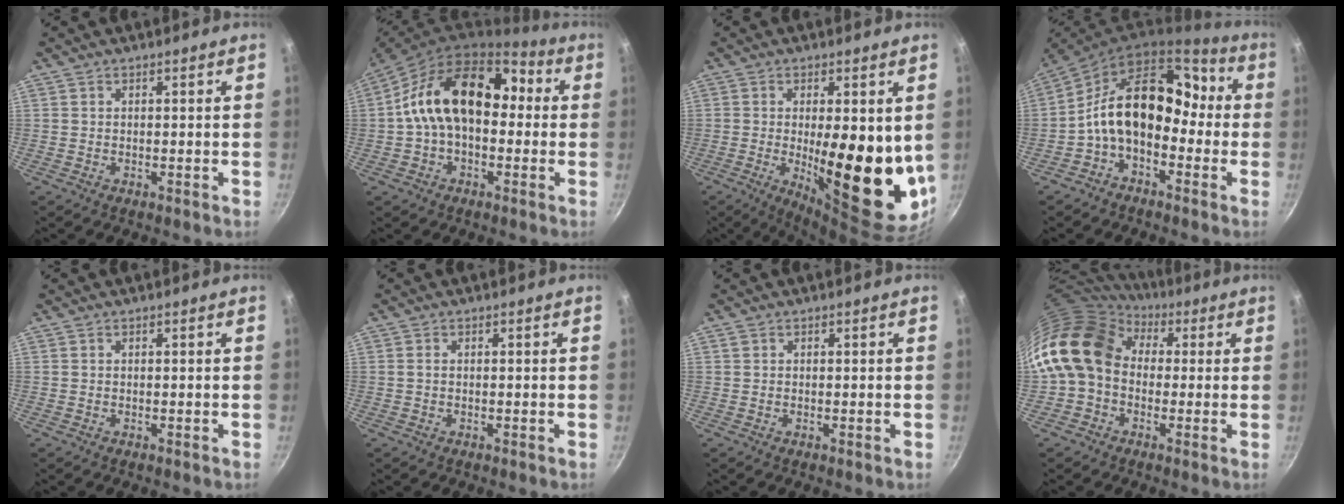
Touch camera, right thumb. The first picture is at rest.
{"total": 17.4, "force": [0.8, 11.5, 13.0], "torque": [-0.182, 0.051, -0.006]}
{"total": 18.8, "force": [-0.4, 6.3, 17.7], "torque": [-0.226, -0.032, 0.006]}
{"total": 15.9, "force": [-2.2, 10.9, 11.4], "torque": [-0.154, 0.064, -0.062]}
{"total": 0.0}
{"total": 0.8, "force": [0.1, 0.4, 0.6], "torque": [-0.012, 0.002, 0.000]}
{"total": 0.5, "force": [0.1, 0.4, 0.3], "torque": [-0.004, 0.002, 0.000]}
{"total": 14.6, "force": [1.6, 11.5, 8.8], "torque": [-0.145, 0.026, 0.008]}